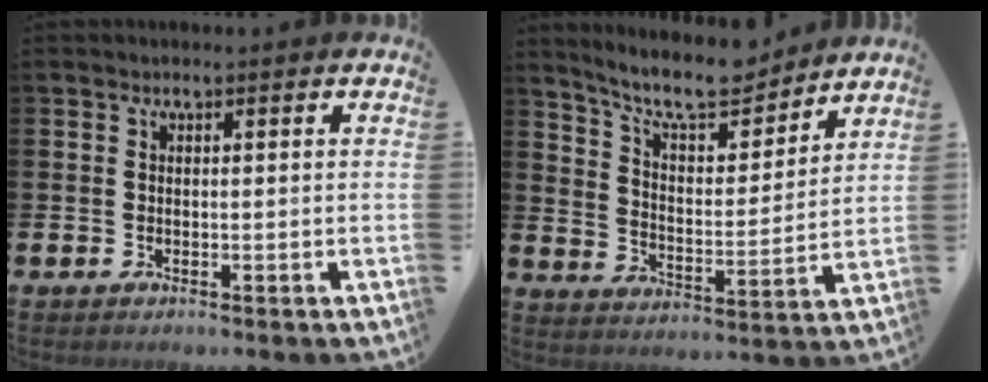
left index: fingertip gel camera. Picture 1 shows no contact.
{"total": 10.1, "force": [9.2, 2.1, 3.7], "torque": [-0.092, -0.059, 0.162]}